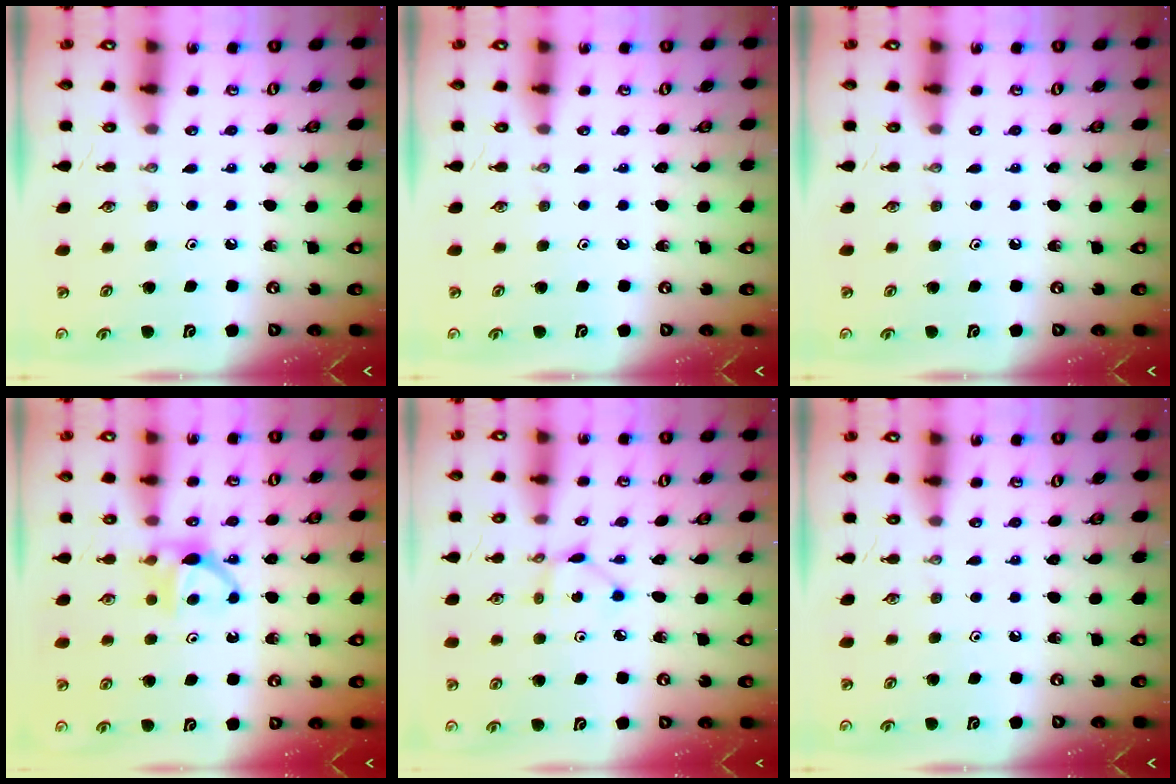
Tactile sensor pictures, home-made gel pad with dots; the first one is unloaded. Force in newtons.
{"total": 0.0}
{"total": 0.0}
{"total": 5.3, "press": 5.2, "slide": 0.8}
{"total": 2.7, "press": 2.7, "slide": 0.1}
{"total": 0.0}